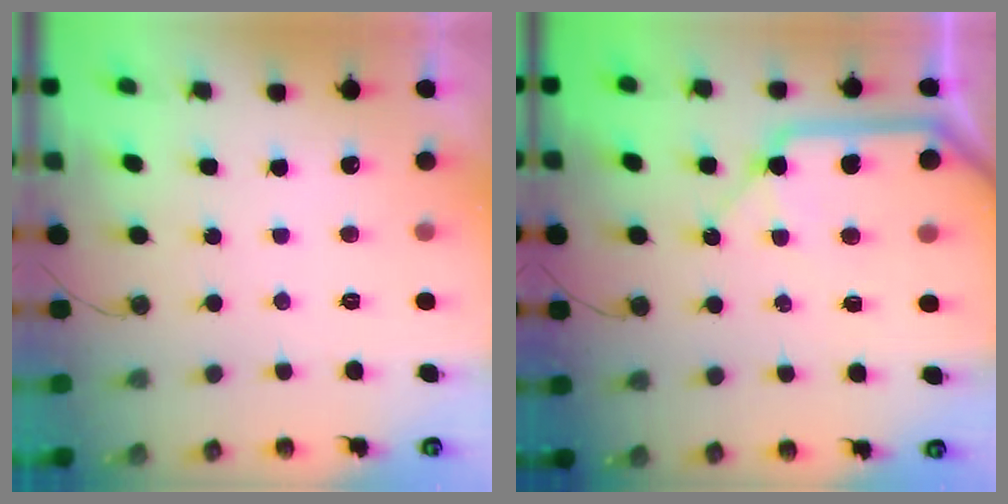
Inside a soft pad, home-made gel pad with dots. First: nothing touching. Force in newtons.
{"total": 13.2, "press": 13.1, "slide": 1.6}